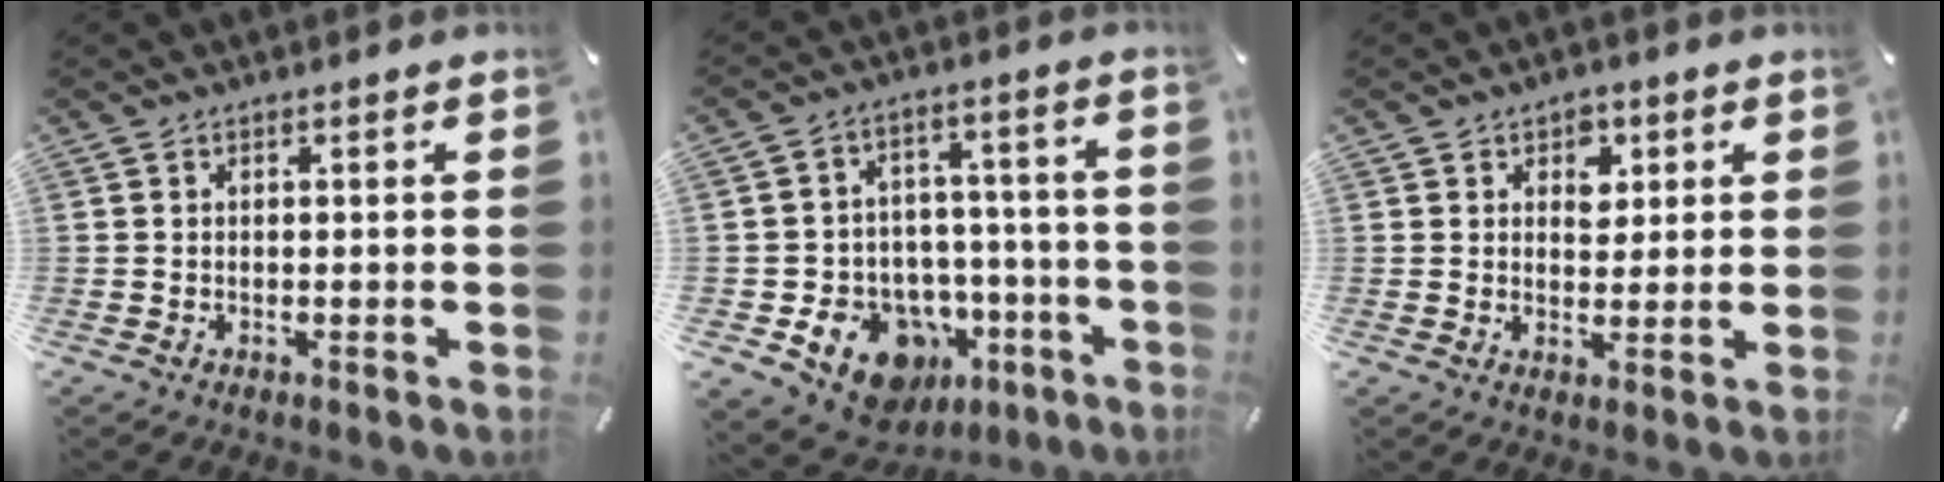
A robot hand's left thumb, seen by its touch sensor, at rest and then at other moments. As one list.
[{"total": 13.9, "force": [-7.1, 10.2, 6.2], "torque": [-0.074, 0.041, -0.114]}, {"total": 4.9, "force": [2.0, 3.7, 2.5], "torque": [-0.019, -0.007, 0.026]}]